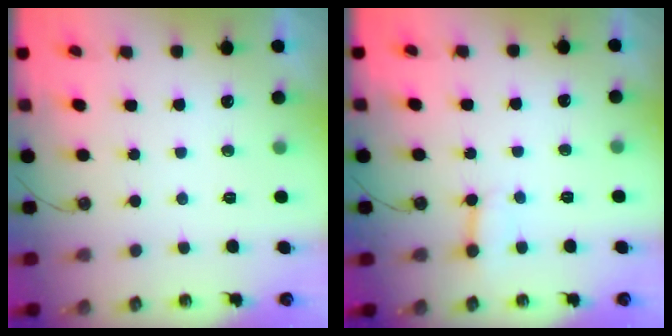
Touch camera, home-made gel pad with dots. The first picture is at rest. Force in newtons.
{"total": 3.9, "press": 3.9, "slide": 0.3}